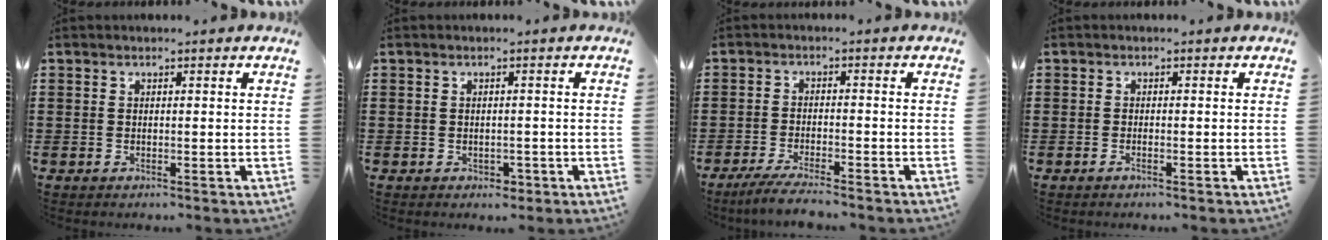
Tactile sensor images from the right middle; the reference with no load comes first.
{"total": 1.1, "force": [-0.6, 0.8, 0.4], "torque": [-0.010, -0.001, -0.013]}
{"total": 3.8, "force": [-3.4, 0.0, 1.6], "torque": [-0.034, -0.005, -0.066]}
{"total": 0.6, "force": [-0.4, 0.0, 0.4], "torque": [-0.008, -0.001, -0.008]}